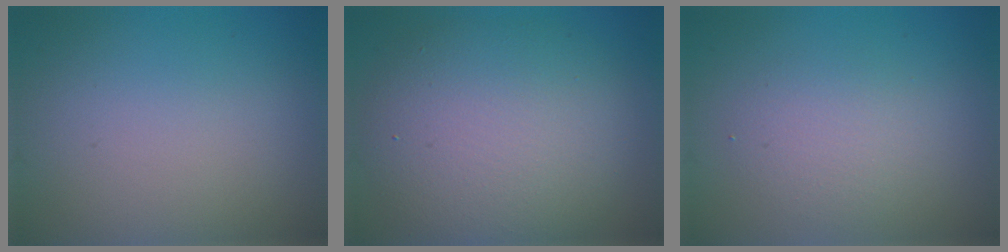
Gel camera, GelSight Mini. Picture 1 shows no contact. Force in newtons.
{"total": 8.5, "press": 8.5, "slide": 0.5}
{"total": 2.4, "press": 2.4, "slide": 0.3}